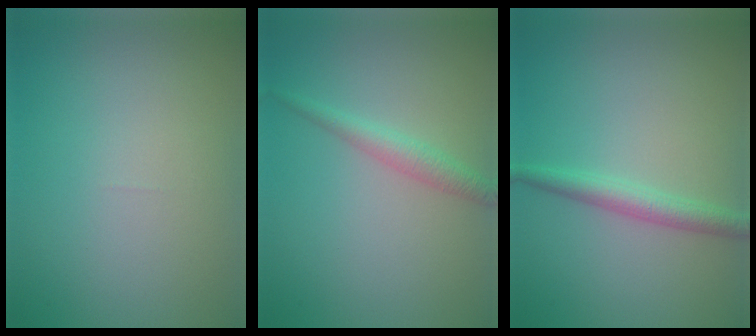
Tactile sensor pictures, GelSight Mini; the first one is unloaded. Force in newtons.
{"total": 1.9, "press": 1.9, "slide": 0.1}
{"total": 2.4, "press": 2.4, "slide": 0.1}